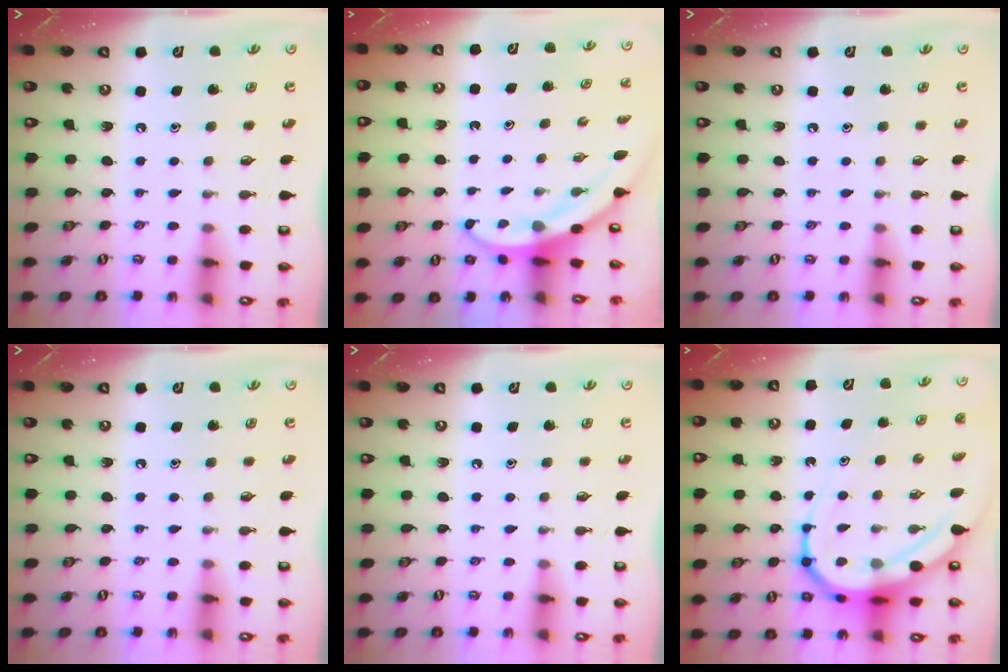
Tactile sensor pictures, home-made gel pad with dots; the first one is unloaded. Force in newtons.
{"total": 2.9, "press": 2.9, "slide": 0.1}
{"total": 0.0}
{"total": 0.0}
{"total": 0.0}
{"total": 13.6, "press": 13.5, "slide": 1.5}